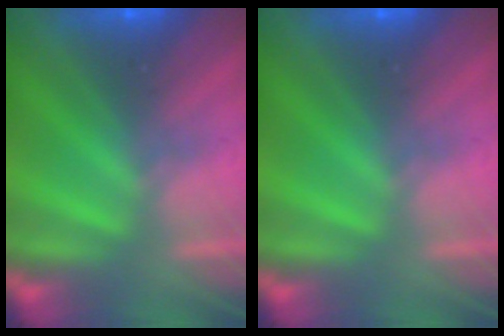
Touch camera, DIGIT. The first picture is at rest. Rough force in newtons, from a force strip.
{"total": 0.0}